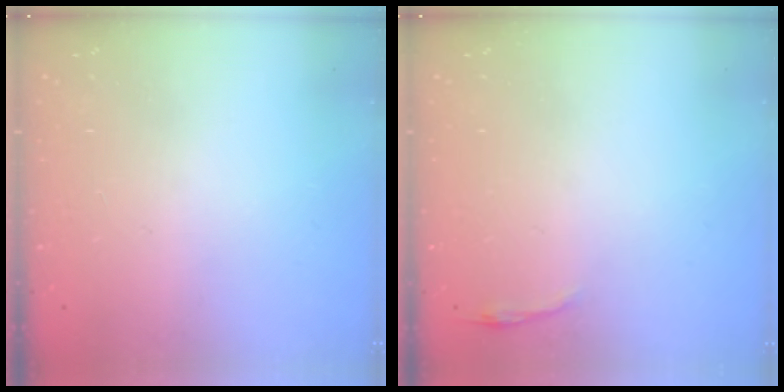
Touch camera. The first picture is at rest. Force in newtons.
{"total": 2.8, "press": 2.8, "slide": 0.6}